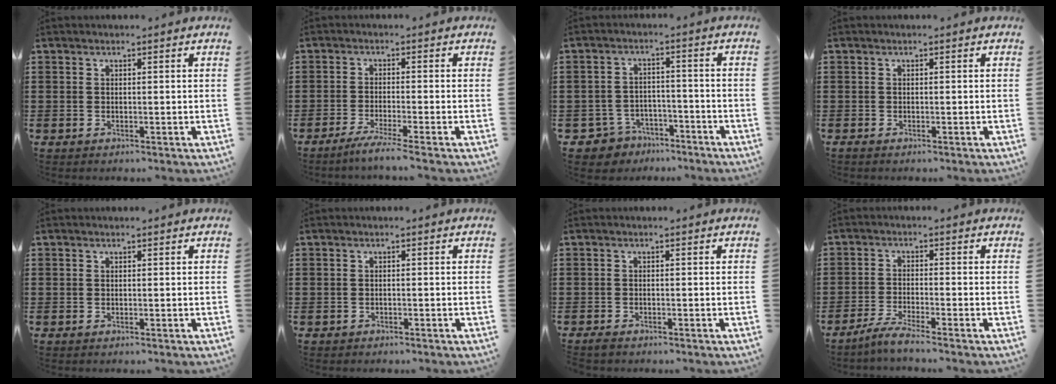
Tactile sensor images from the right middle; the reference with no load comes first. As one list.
[{"total": 2.8, "force": [-2.2, -0.6, 1.6], "torque": [-0.034, -0.009, -0.043]}, {"total": 4.3, "force": [-4.0, 1.6, 0.2], "torque": [-0.030, 0.001, -0.087]}, {"total": 0.0}, {"total": 0.0}, {"total": 0.6, "force": [-0.6, 0.2, 0.0], "torque": [-0.002, 0.000, -0.013]}, {"total": 0.9, "force": [-0.8, 0.3, 0.2], "torque": [-0.006, -0.004, -0.016]}, {"total": 3.4, "force": [-2.8, -0.4, 1.8], "torque": [-0.046, -0.009, -0.056]}]